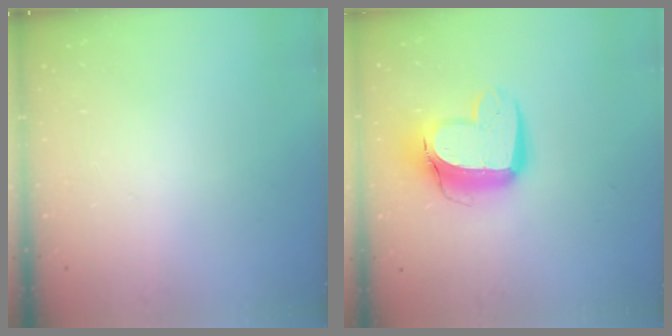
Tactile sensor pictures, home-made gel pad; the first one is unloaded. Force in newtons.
{"total": 13.6, "press": 13.5, "slide": 1.4}